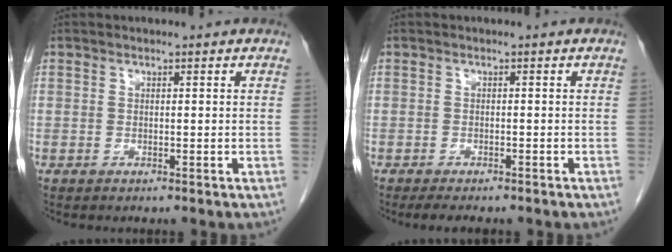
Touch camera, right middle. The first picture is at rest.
{"total": 4.8, "force": [-3.9, 1.3, 2.5], "torque": [-0.033, -0.009, -0.048]}